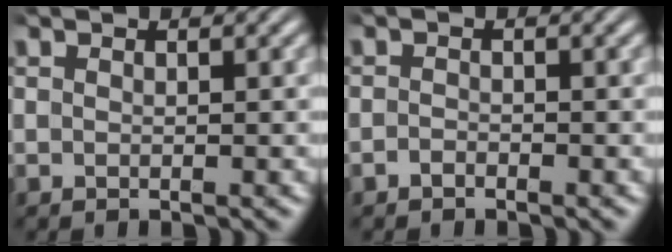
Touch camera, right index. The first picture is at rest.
{"total": 1.0, "force": [-1.0, -0.1, 0.0], "torque": [-0.001, -0.009, -0.014]}